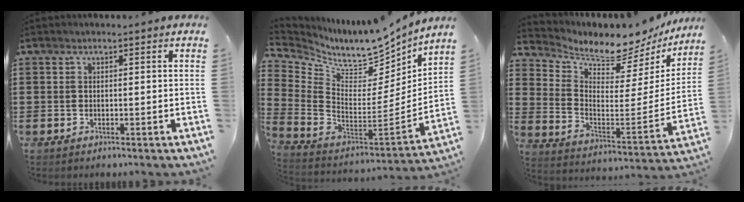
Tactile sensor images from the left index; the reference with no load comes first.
{"total": 7.6, "force": [6.8, 2.4, 2.3], "torque": [-0.079, -0.063, 0.111]}
{"total": 7.0, "force": [6.7, 1.1, 1.5], "torque": [-0.049, -0.073, 0.107]}